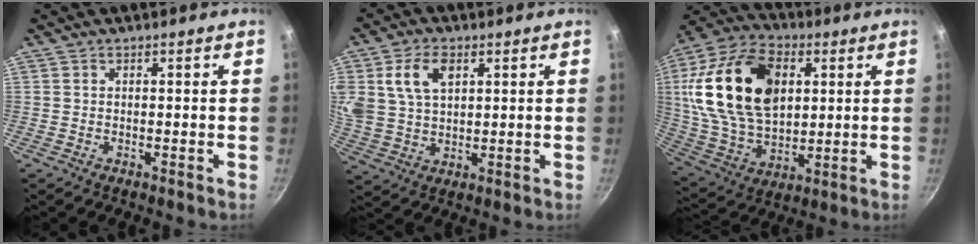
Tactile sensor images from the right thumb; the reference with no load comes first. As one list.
[{"total": 10.2, "force": [3.8, 6.4, 6.9], "torque": [-0.120, -0.004, 0.073]}, {"total": 25.6, "force": [5.6, 16.0, 19.1], "torque": [-0.344, 0.000, 0.099]}]